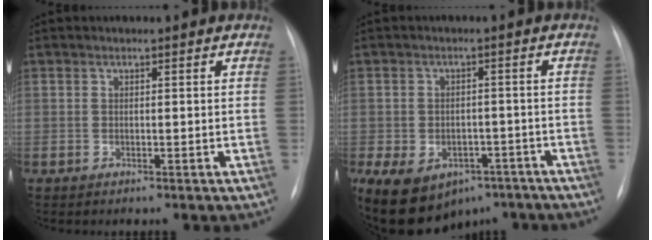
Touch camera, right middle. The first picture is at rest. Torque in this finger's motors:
{"motor_torque": [1.13, -1.00, 0.73, 0.19]}